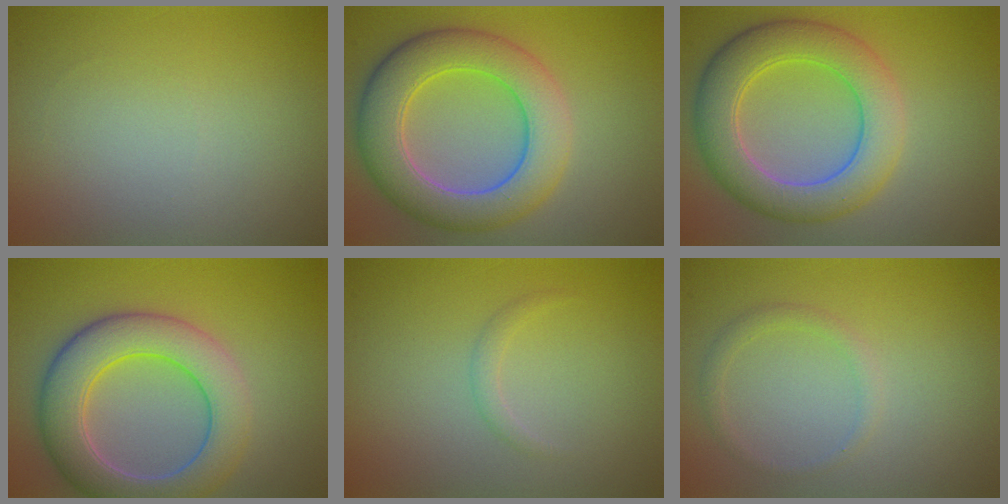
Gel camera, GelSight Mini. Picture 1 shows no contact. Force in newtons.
{"total": 7.6, "press": 7.6, "slide": 0.6}
{"total": 6.8, "press": 6.8, "slide": 0.1}
{"total": 7.2, "press": 7.2, "slide": 0.4}
{"total": 0.8, "press": 0.8, "slide": 0.0}
{"total": 1.2, "press": 1.2, "slide": 0.1}